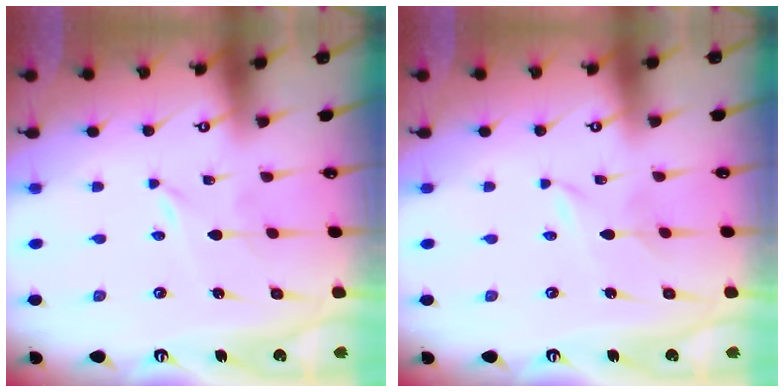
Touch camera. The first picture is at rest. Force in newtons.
{"total": 1.3, "press": 1.3, "slide": 0.2}